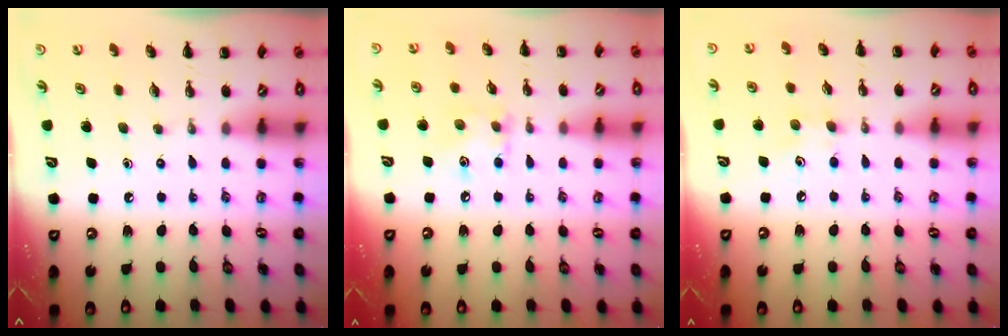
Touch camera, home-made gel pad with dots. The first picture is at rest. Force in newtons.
{"total": 7.0, "press": 7.0, "slide": 0.7}
{"total": 4.6, "press": 4.5, "slide": 1.1}